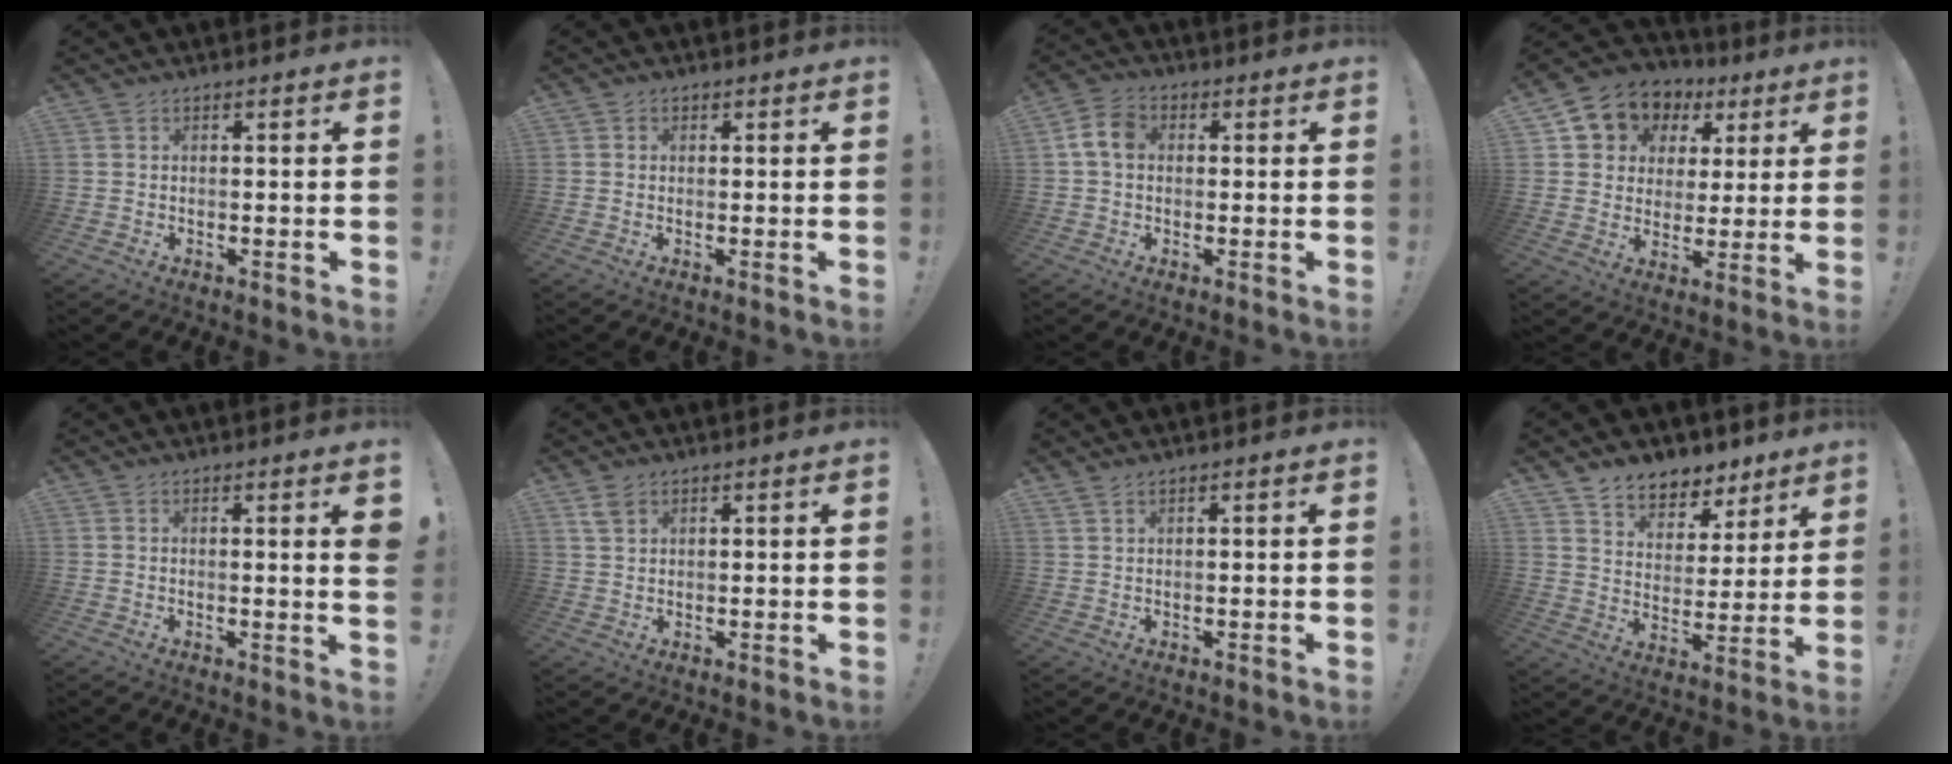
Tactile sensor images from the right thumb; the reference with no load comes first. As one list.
[{"total": 1.0, "force": [0.2, 0.9, 0.2], "torque": [0.001, 0.000, 0.003]}, {"total": 7.1, "force": [0.8, 5.1, 4.9], "torque": [-0.090, 0.017, 0.020]}, {"total": 9.0, "force": [4.0, 7.7, 2.2], "torque": [-0.038, -0.030, 0.083]}, {"total": 2.8, "force": [1.0, -0.3, 2.5], "torque": [-0.026, -0.016, 0.013]}, {"total": 3.6, "force": [2.4, 2.2, 1.6], "torque": [-0.022, -0.008, 0.046]}, {"total": 1.6, "force": [1.2, 0.3, 0.9], "torque": [-0.023, -0.001, 0.025]}, {"total": 8.0, "force": [6.2, 4.9, 1.3], "torque": [-0.014, -0.054, 0.119]}]